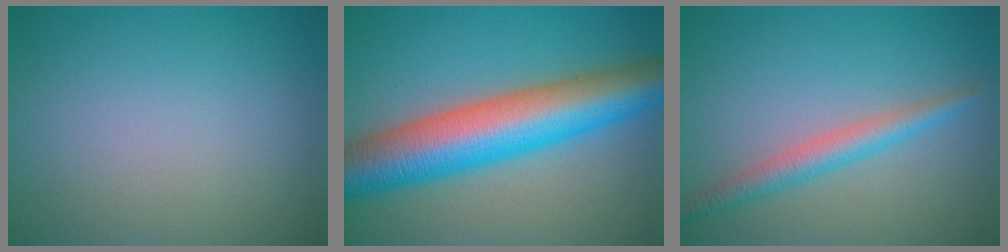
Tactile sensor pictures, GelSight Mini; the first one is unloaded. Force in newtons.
{"total": 11.5, "press": 11.5, "slide": 0.3}
{"total": 2.8, "press": 2.8, "slide": 0.1}